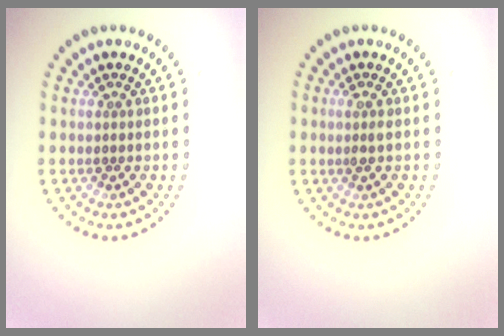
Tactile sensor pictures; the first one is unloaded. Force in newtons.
{"total": 0.9, "press": 0.8, "slide": 0.5}